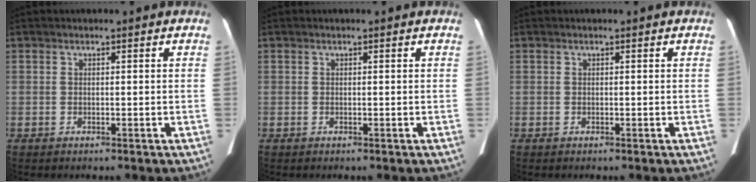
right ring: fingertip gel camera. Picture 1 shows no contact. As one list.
[{"total": 0.0}, {"total": 0.0}]